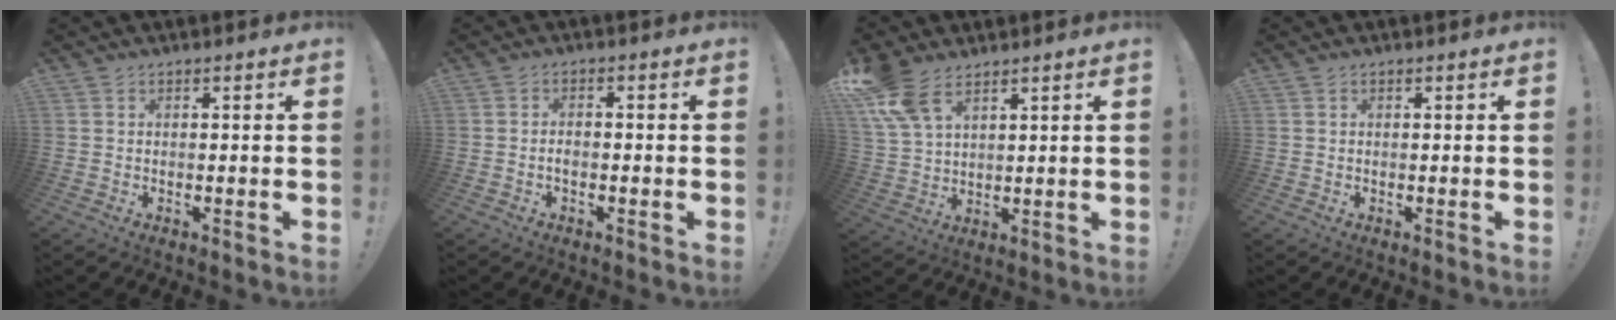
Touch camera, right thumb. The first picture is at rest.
{"total": 1.6, "force": [-0.7, 0.7, 1.2], "torque": [-0.020, 0.005, -0.013]}
{"total": 10.6, "force": [7.0, 5.5, 5.8], "torque": [-0.121, -0.028, 0.139]}
{"total": 0.0}